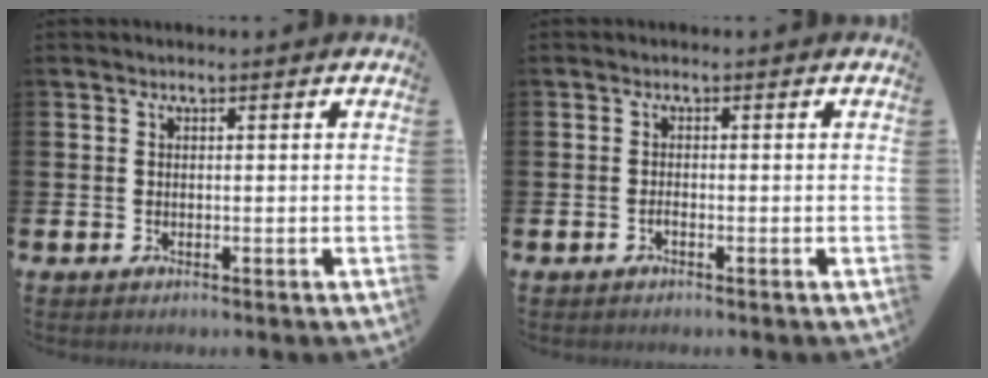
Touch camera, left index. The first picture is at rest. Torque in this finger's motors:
{"motor_torque": [0.13, 0.09, 0.00, 0.00]}